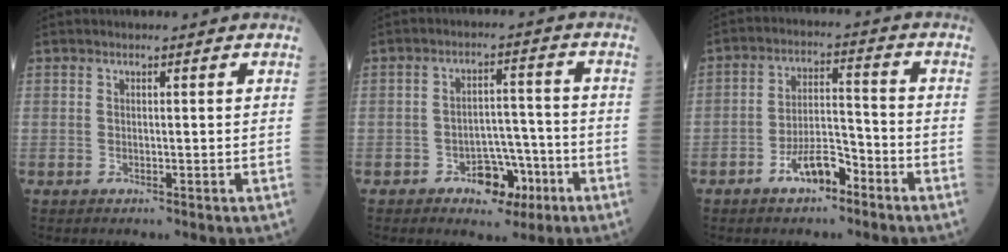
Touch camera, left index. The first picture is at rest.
{"total": 6.6, "force": [-3.7, 3.9, 3.8], "torque": [-0.052, 0.021, -0.055]}
{"total": 6.6, "force": [-4.3, 2.6, 4.3], "torque": [-0.077, 0.012, -0.079]}